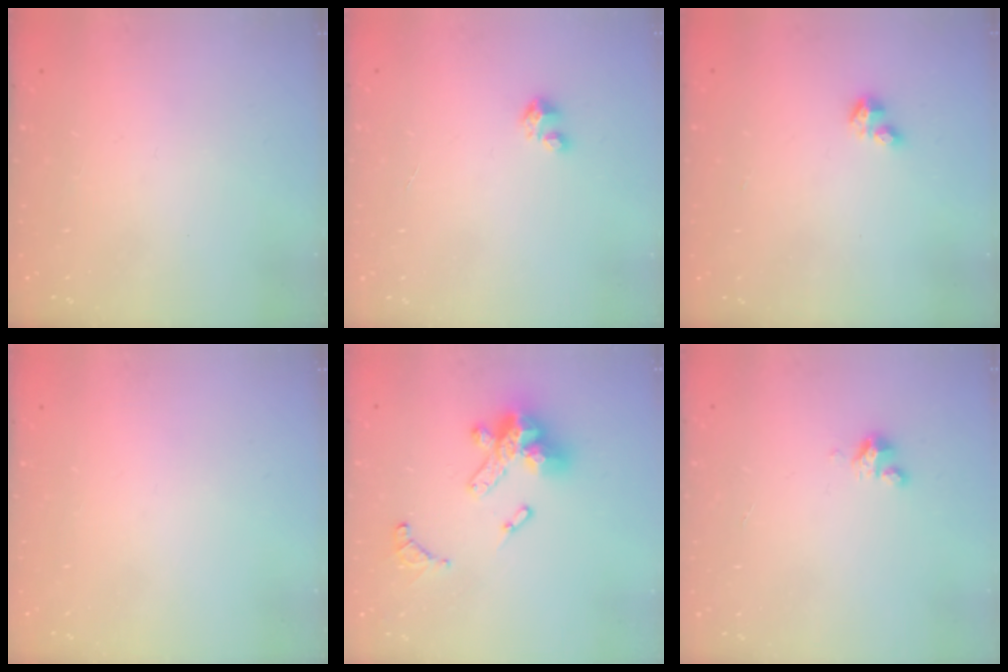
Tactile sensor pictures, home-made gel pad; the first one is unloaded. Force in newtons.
{"total": 1.7, "press": 1.7, "slide": 0.1}
{"total": 2.9, "press": 2.8, "slide": 0.6}
{"total": 0.0}
{"total": 16.2, "press": 16.1, "slide": 1.6}
{"total": 2.5, "press": 2.5, "slide": 0.2}